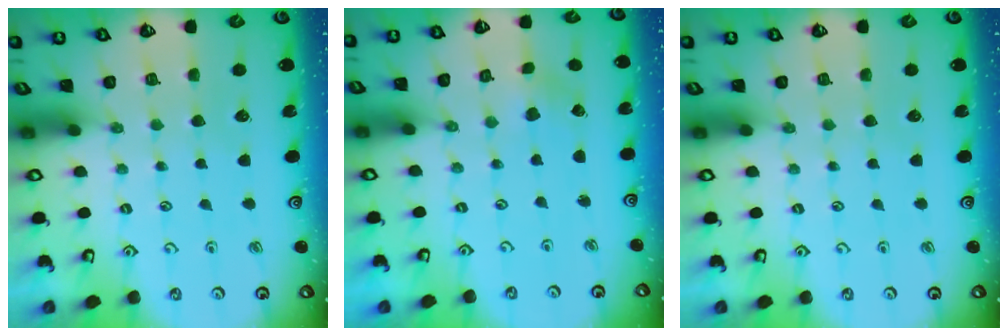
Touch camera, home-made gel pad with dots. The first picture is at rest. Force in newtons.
{"total": 0.0}
{"total": 0.0}